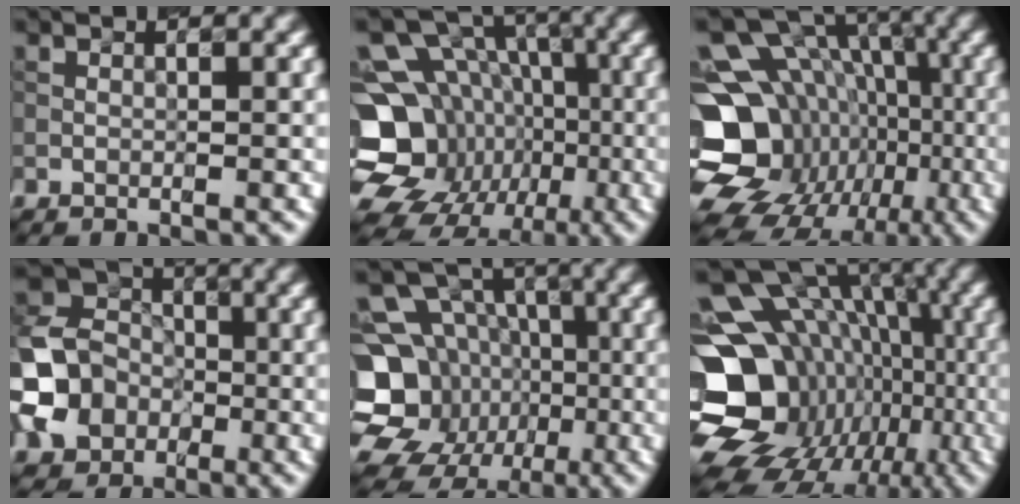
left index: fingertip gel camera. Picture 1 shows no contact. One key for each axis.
{"total": 18.9, "fx": -5.5, "fy": 16.7, "fz": 6.8, "tx": -0.156, "ty": -0.024, "tz": -0.104}
{"total": 19.8, "fx": -4.4, "fy": 17.0, "fz": 9.2, "tx": -0.160, "ty": 0.006, "tz": -0.079}
{"total": 8.3, "fx": -2.7, "fy": 6.9, "fz": 3.8, "tx": -0.093, "ty": 0.004, "tz": -0.068}
{"total": 16.9, "fx": -4.3, "fy": 15.2, "fz": 5.9, "tx": -0.153, "ty": -0.016, "tz": -0.091}
{"total": 20.8, "fx": -5.1, "fy": 16.8, "fz": 11.1, "tx": -0.179, "ty": -0.001, "tz": -0.089}